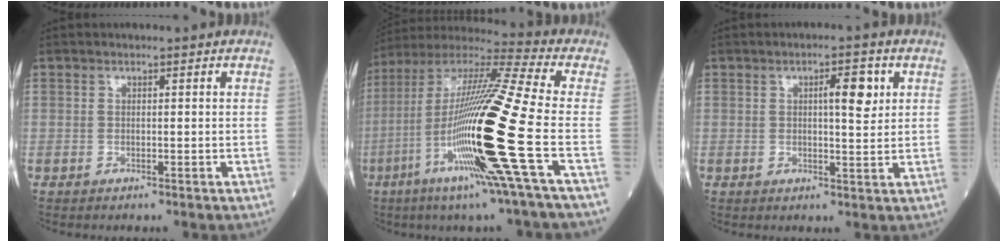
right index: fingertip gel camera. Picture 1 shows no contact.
{"total": 23.9, "force": [-6.6, -1.0, 22.9], "torque": [-0.455, -0.039, -0.141]}
{"total": 4.6, "force": [1.5, 1.0, 4.2], "torque": [-0.063, 0.004, 0.020]}